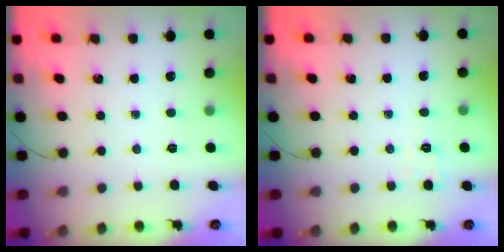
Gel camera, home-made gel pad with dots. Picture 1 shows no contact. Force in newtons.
{"total": 2.5, "press": 1.8, "slide": 1.7}